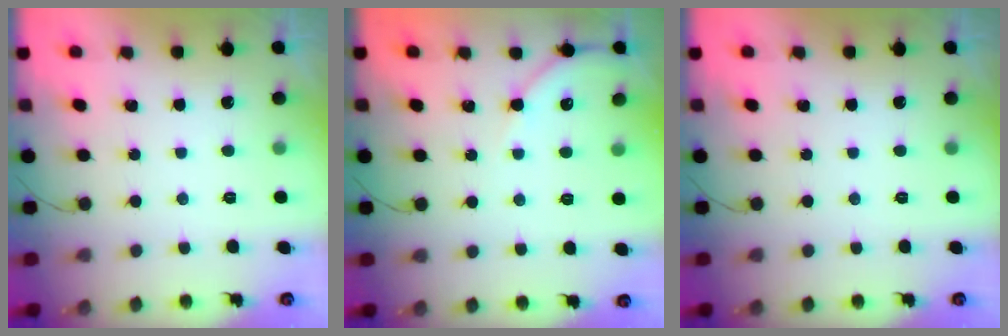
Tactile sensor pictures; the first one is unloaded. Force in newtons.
{"total": 5.8, "press": 5.7, "slide": 0.7}
{"total": 0.0}